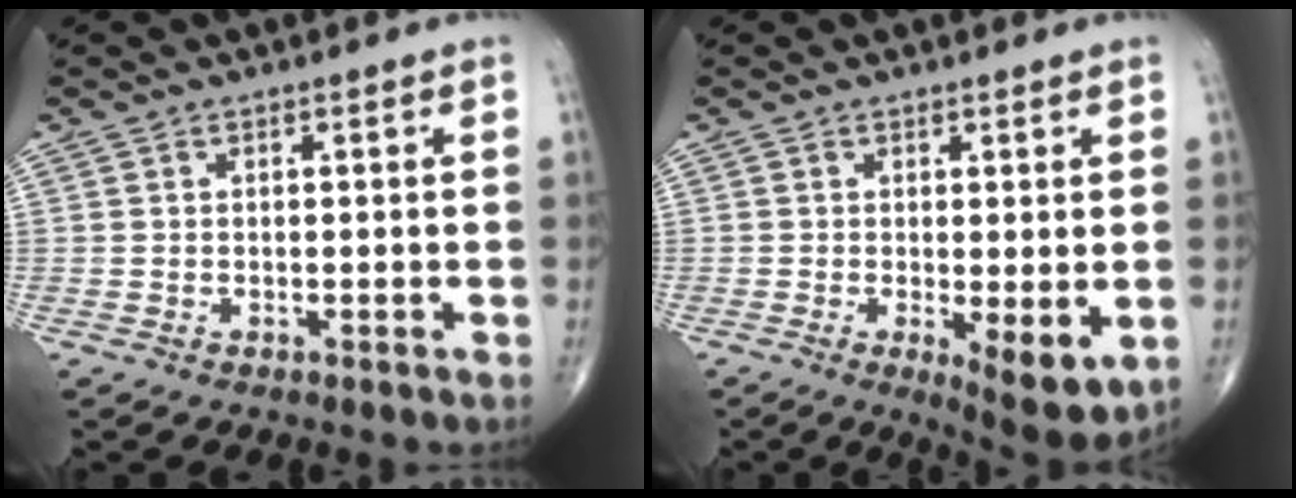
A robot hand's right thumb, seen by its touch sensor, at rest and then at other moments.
{"total": 7.8, "force": [-1.6, 2.5, 7.2], "torque": [-0.103, -0.024, -0.019]}